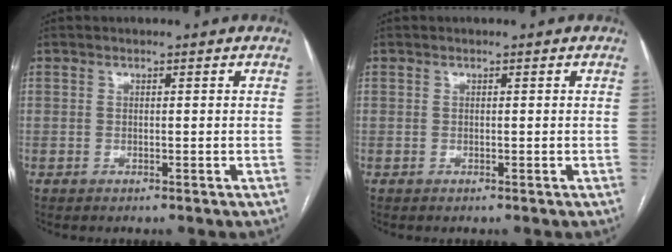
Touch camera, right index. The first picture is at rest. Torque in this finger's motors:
{"motor_torque": [0.05, 0.08, 0.00, 0.00]}